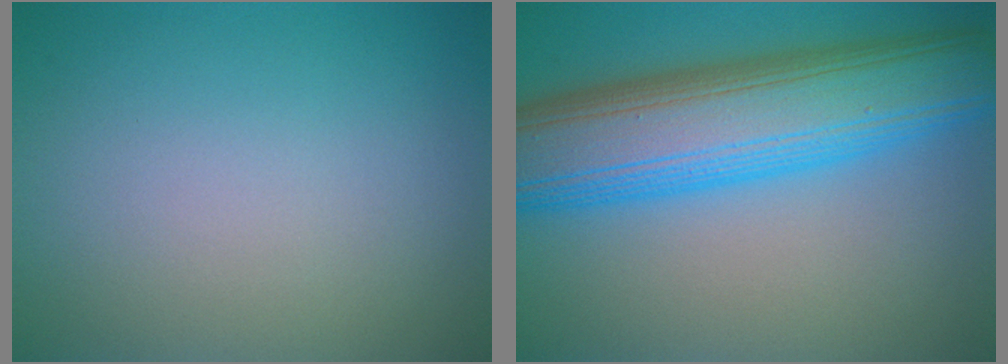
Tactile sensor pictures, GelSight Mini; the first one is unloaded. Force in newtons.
{"total": 12.1, "press": 12.1, "slide": 0.2}